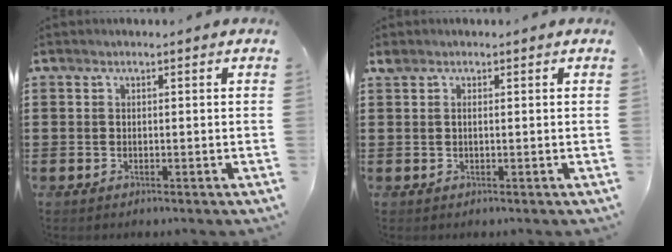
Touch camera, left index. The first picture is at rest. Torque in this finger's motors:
{"motor_torque": [-0.04, 0.04, -0.04, 0.01]}